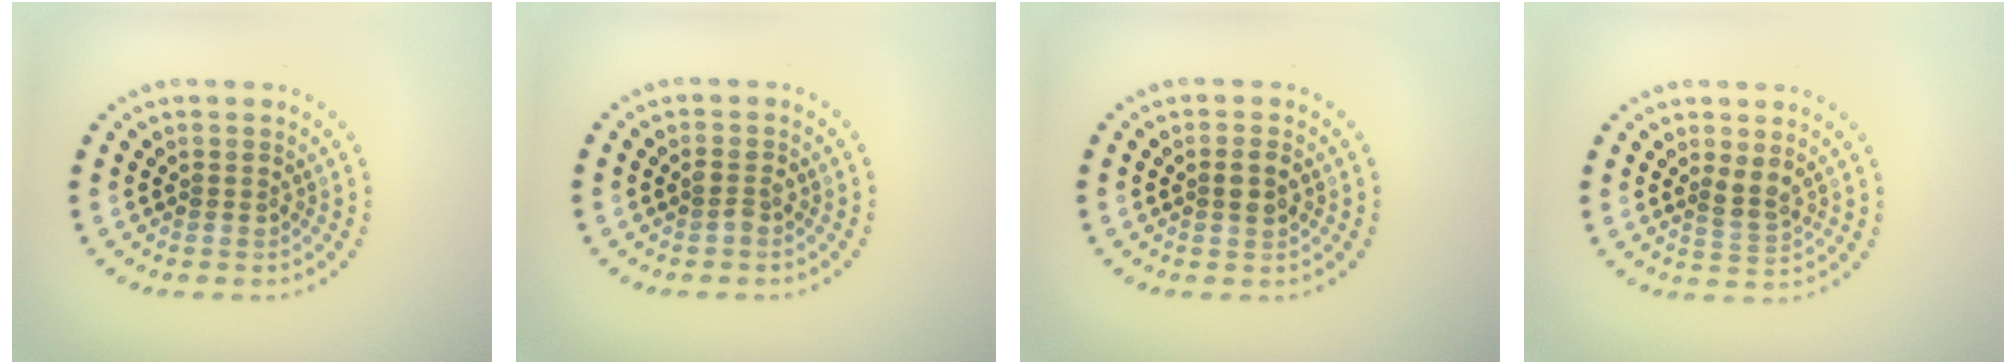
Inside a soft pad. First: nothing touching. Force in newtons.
{"total": 0.8, "press": 0.8, "slide": 0.2}
{"total": 1.7, "press": 1.7, "slide": 0.3}
{"total": 1.9, "press": 1.5, "slide": 1.2}